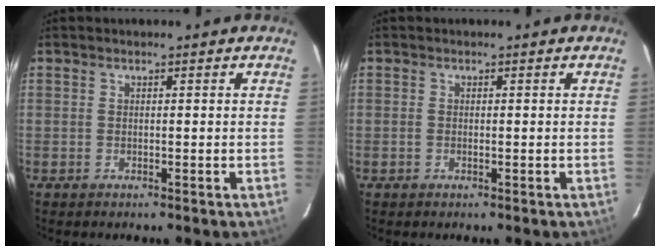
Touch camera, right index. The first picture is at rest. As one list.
[{"total": 0.6, "force": [-0.2, 0.3, 0.5], "torque": [-0.010, 0.001, -0.005]}]